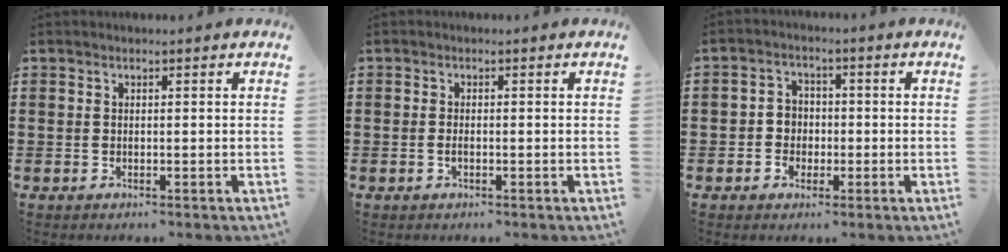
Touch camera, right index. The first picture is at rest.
{"total": 0.6, "force": [-0.3, 0.1, 0.5], "torque": [-0.009, -0.003, -0.004]}
{"total": 3.4, "force": [-0.9, 3.2, 0.8], "torque": [-0.027, 0.011, -0.022]}